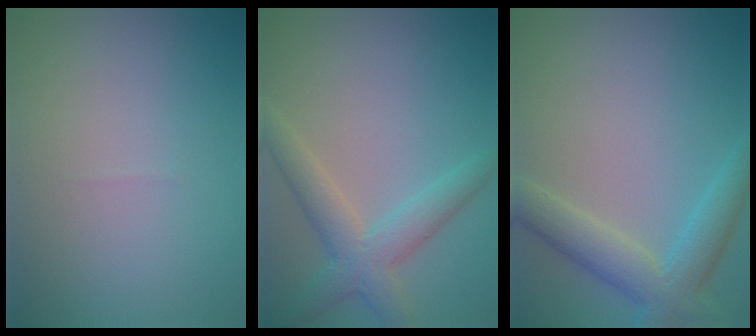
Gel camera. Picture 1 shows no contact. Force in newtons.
{"total": 4.0, "press": 4.0, "slide": 0.3}
{"total": 4.8, "press": 4.8, "slide": 0.2}